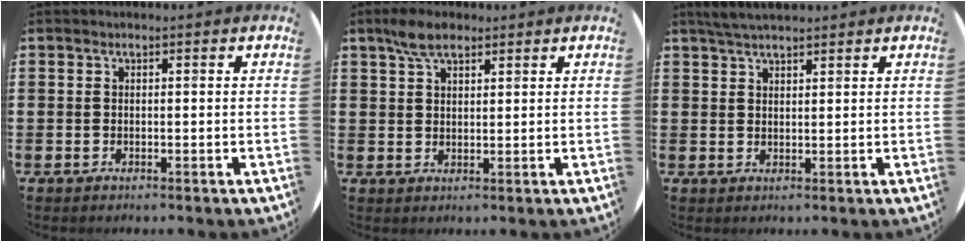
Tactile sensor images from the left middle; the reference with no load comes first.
{"total": 4.3, "force": [3.3, 2.0, 2.0], "torque": [-0.037, 0.004, 0.059]}
{"total": 3.3, "force": [3.0, 0.6, 1.0], "torque": [-0.025, 0.001, 0.057]}